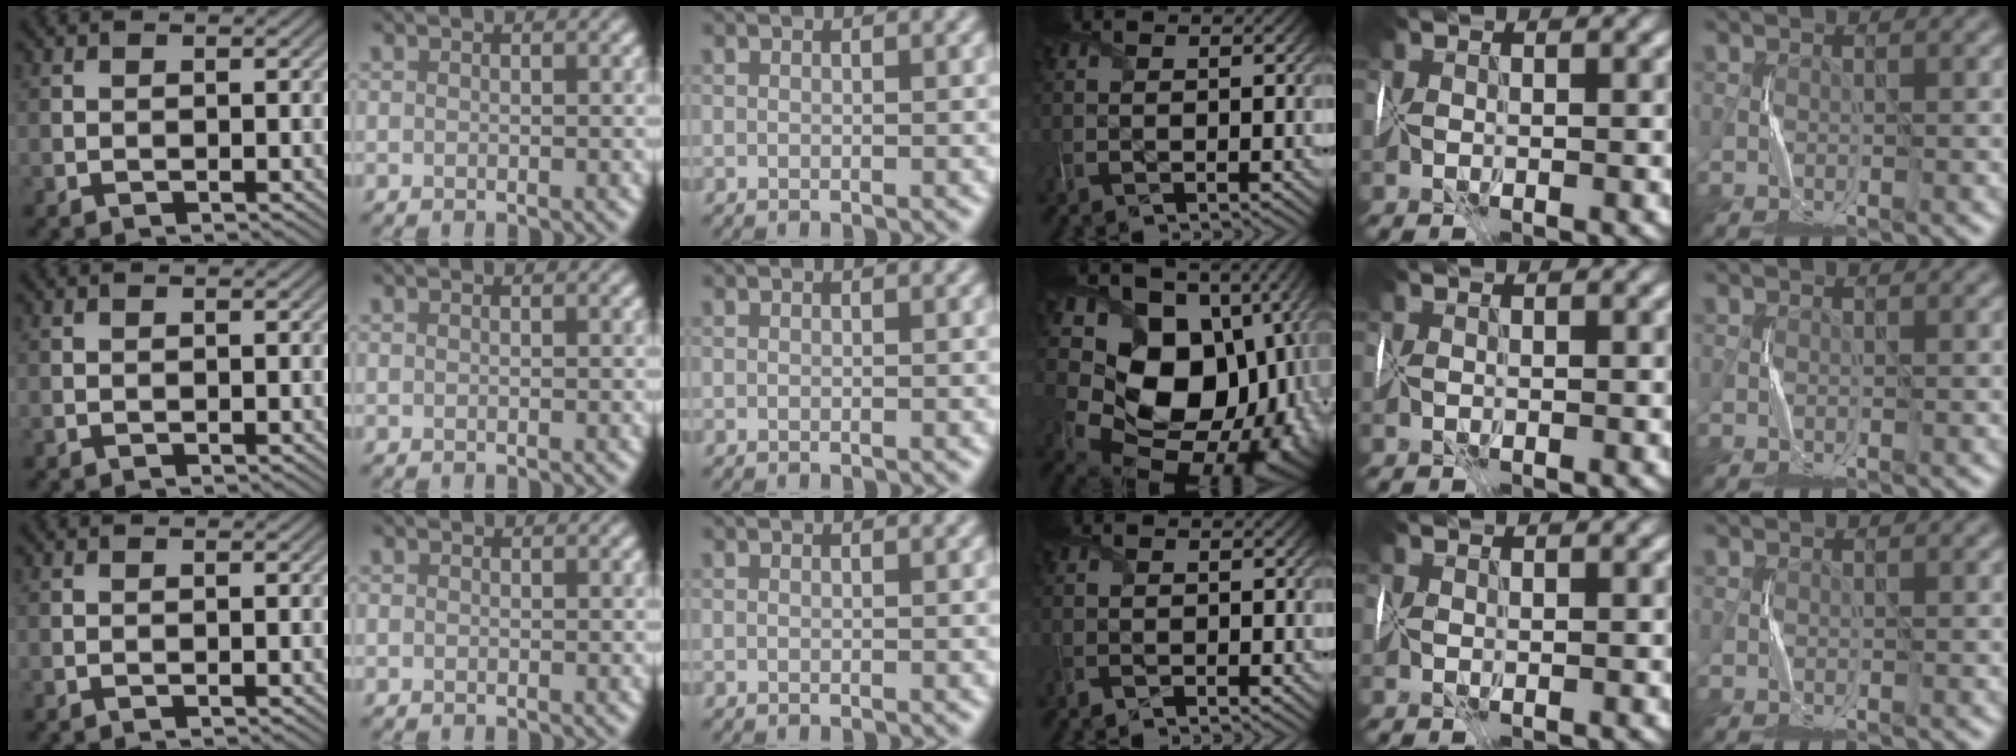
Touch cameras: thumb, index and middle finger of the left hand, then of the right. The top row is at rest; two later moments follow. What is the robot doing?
{"motion": "wrap", "object": "cellophane"}